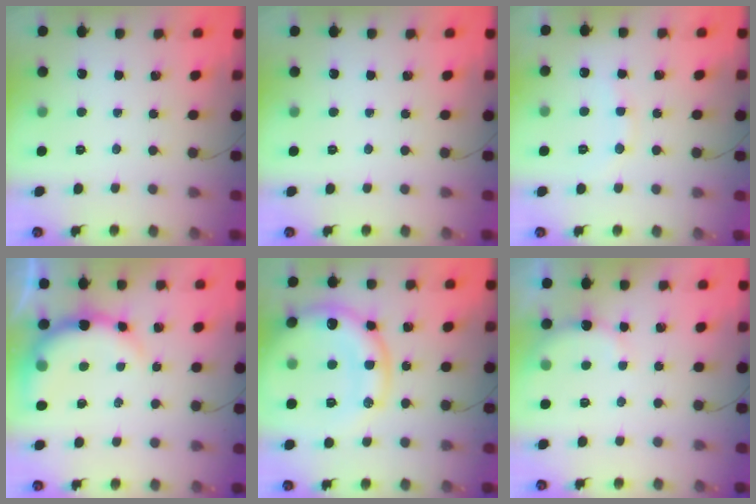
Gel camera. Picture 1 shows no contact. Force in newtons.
{"total": 0.0}
{"total": 8.4, "press": 8.2, "slide": 1.7}
{"total": 9.3, "press": 9.1, "slide": 2.0}
{"total": 21.9, "press": 21.7, "slide": 3.0}
{"total": 4.7, "press": 4.6, "slide": 1.1}